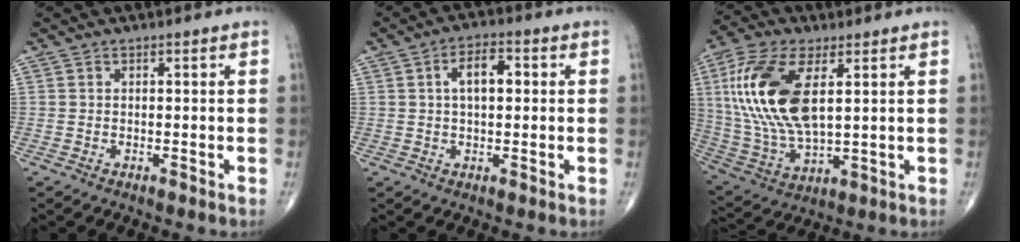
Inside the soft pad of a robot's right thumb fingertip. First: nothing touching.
{"total": 6.2, "force": [1.0, 3.3, 5.2], "torque": [-0.082, 0.015, 0.012]}
{"total": 19.8, "force": [4.5, 9.4, 16.9], "torque": [-0.361, -0.013, 0.088]}